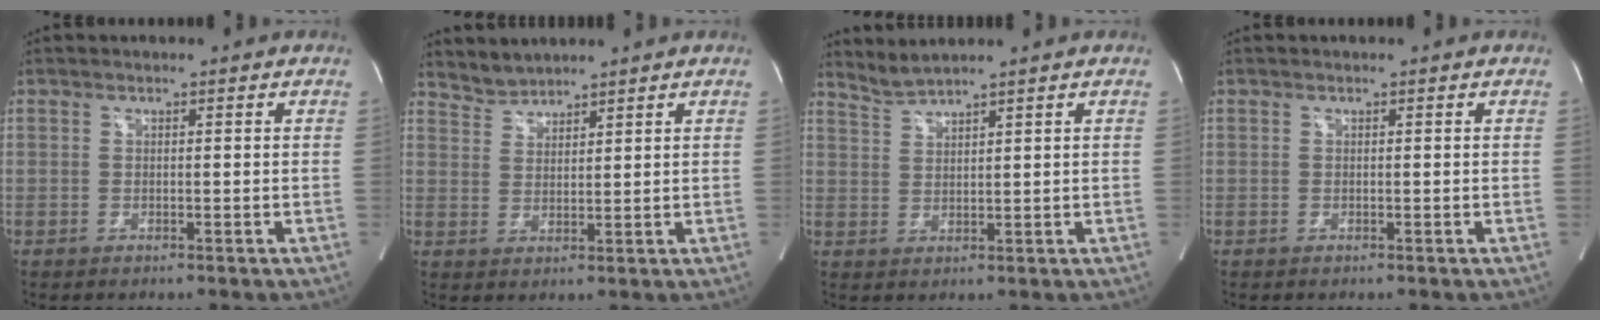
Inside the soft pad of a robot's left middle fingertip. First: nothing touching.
{"total": 3.0, "force": [3.0, 0.4, -0.5], "torque": [0.007, 0.008, 0.064]}
{"total": 2.8, "force": [2.6, -1.0, -0.1], "torque": [-0.006, 0.000, 0.062]}
{"total": 0.0}